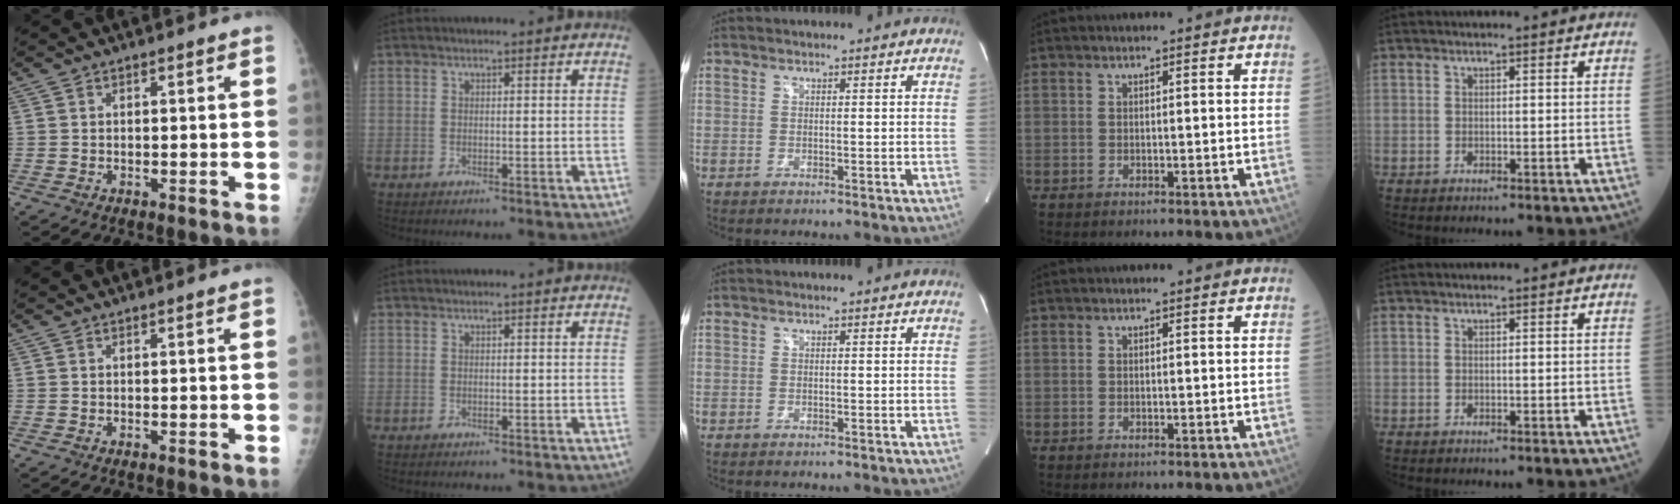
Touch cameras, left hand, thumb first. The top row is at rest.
{}